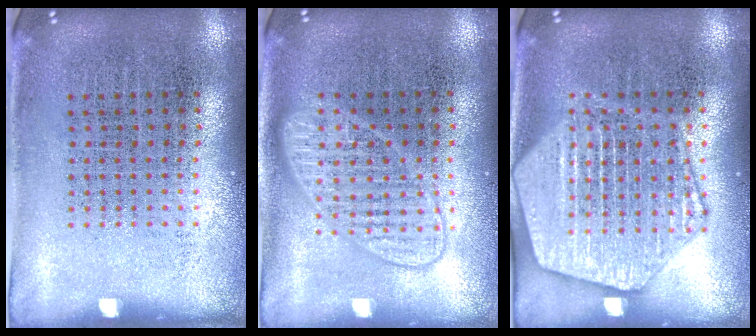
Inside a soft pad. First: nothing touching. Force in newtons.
{"total": 2.8, "press": 2.7, "slide": 0.4}
{"total": 3.8, "press": 3.8, "slide": 0.4}